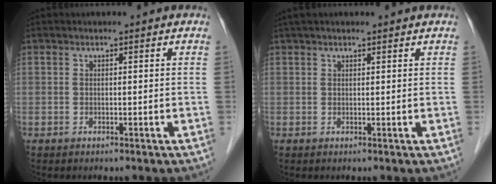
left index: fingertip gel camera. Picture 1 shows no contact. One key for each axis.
{"total": 3.7, "fx": 3.0, "fy": 0.6, "fz": 2.0, "tx": -0.029, "ty": 0.039, "tz": 0.050}